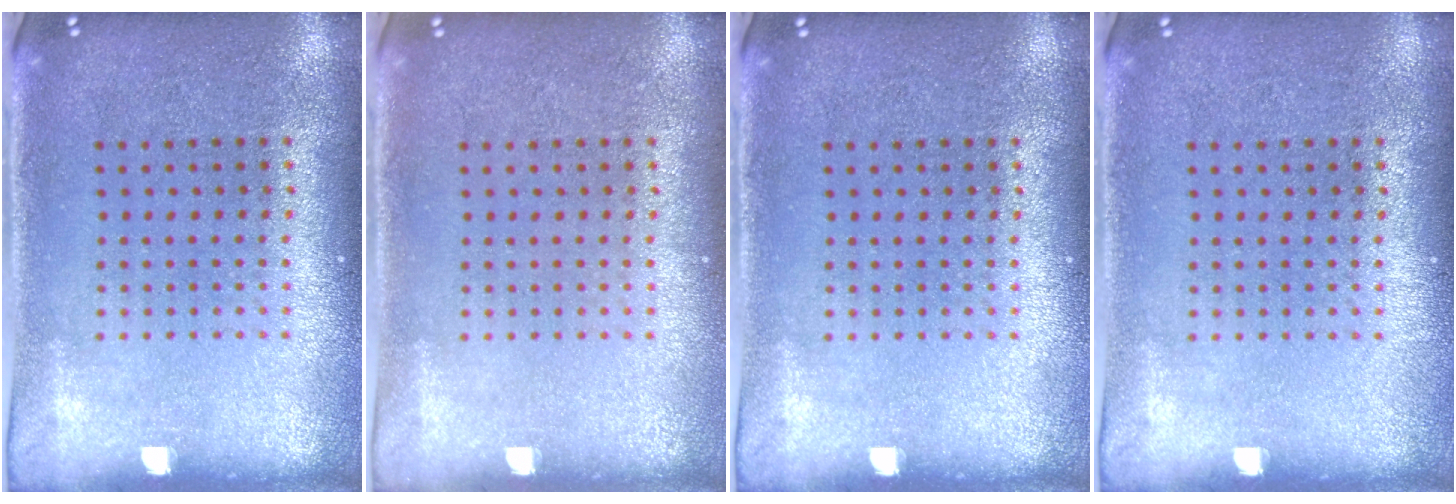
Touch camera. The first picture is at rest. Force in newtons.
{"total": 0.0}
{"total": 0.0}
{"total": 0.0}